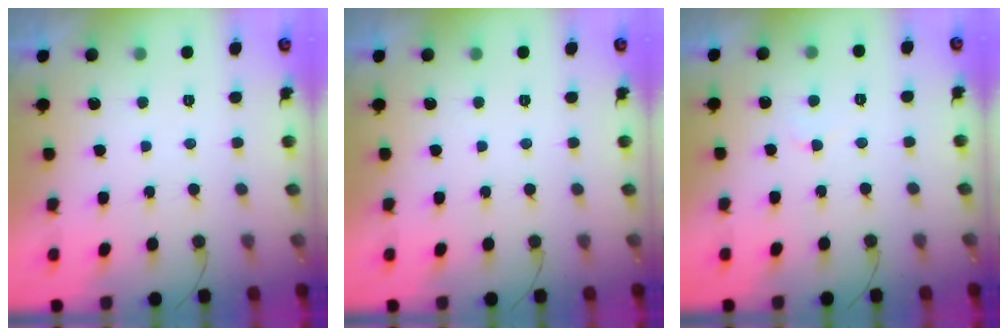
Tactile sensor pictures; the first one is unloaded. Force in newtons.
{"total": 0.0}
{"total": 2.4, "press": 2.4, "slide": 0.2}